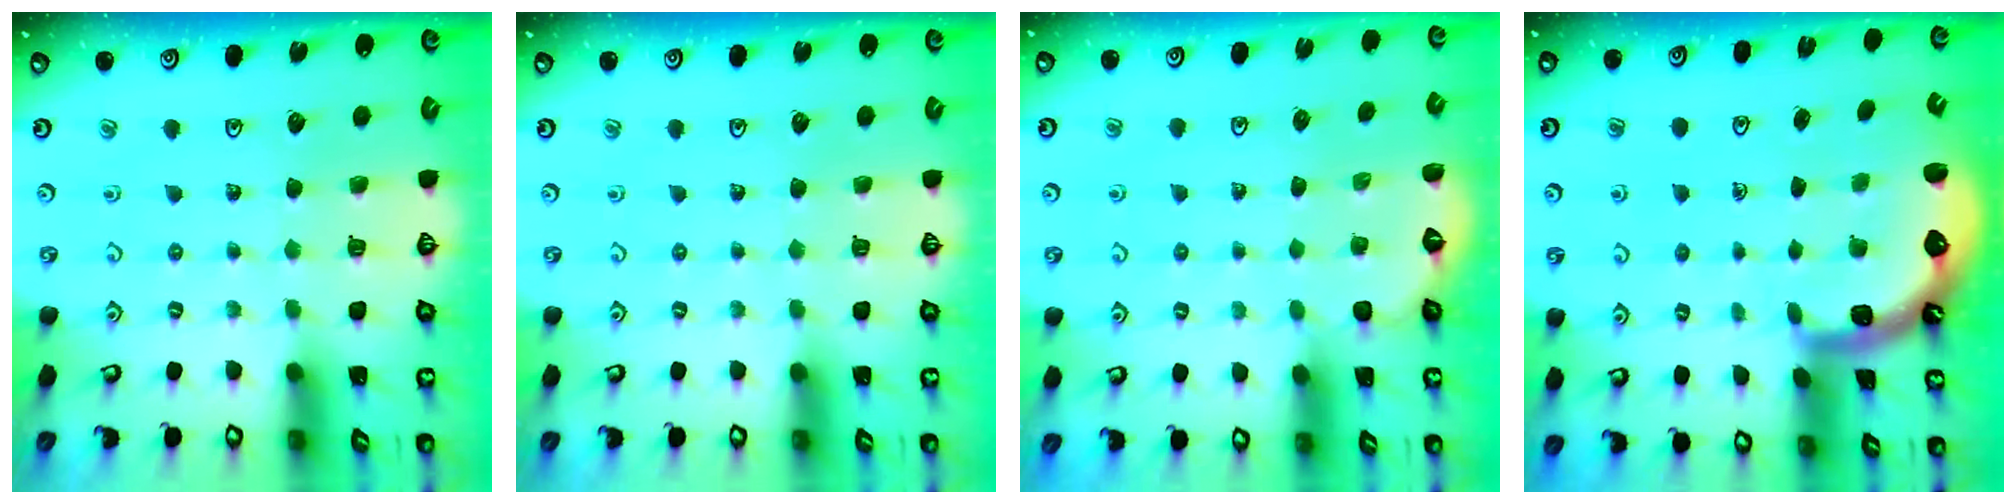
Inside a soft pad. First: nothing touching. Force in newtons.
{"total": 0.0}
{"total": 1.9, "press": 0.7, "slide": 1.8}
{"total": 1.6, "press": 1.4, "slide": 0.6}